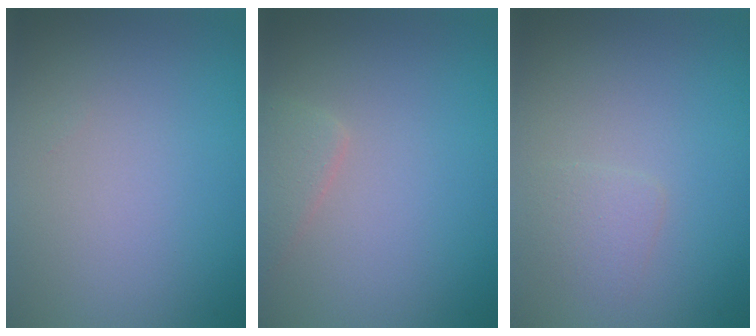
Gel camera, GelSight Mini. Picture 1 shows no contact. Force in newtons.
{"total": 1.7, "press": 1.7, "slide": 0.1}
{"total": 1.3, "press": 1.3, "slide": 0.0}